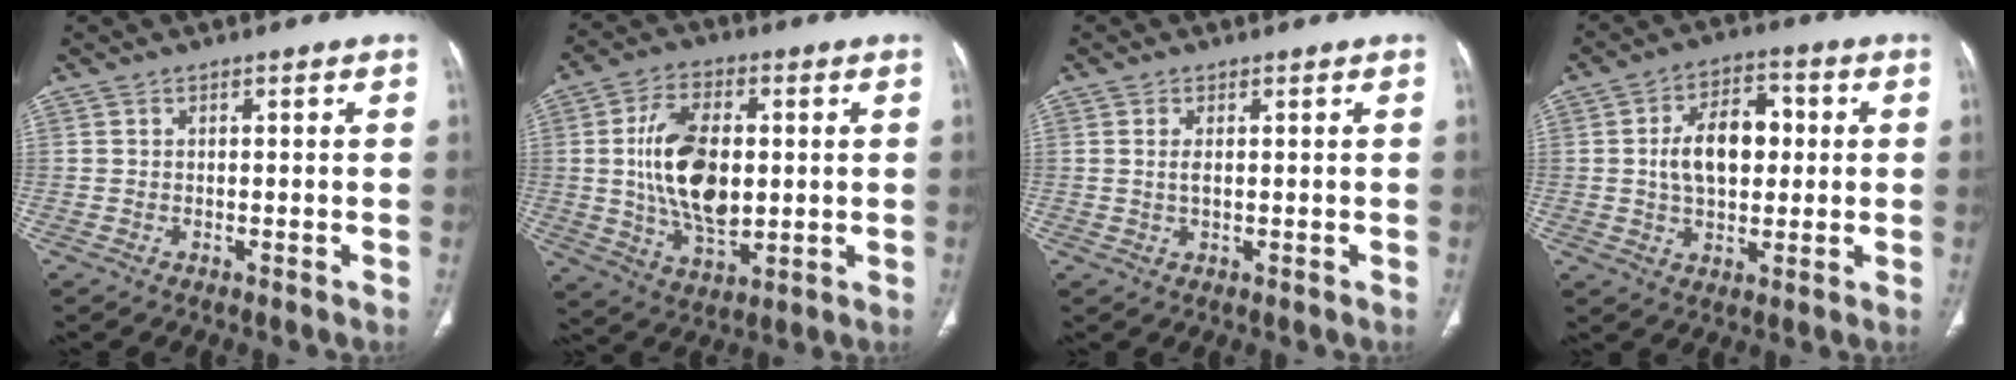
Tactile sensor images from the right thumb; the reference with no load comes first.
{"total": 15.8, "force": [1.2, 9.1, 12.9], "torque": [-0.219, -0.006, 0.026]}
{"total": 1.8, "force": [0.4, 0.8, 1.6], "torque": [-0.035, -0.002, 0.011]}
{"total": 11.9, "force": [1.1, 7.4, 9.3], "torque": [-0.132, 0.015, 0.018]}